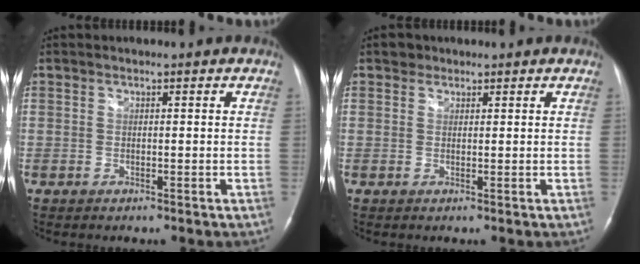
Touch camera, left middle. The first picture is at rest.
{"total": 1.4, "force": [1.0, 1.0, 0.0], "torque": [0.005, 0.004, 0.011]}